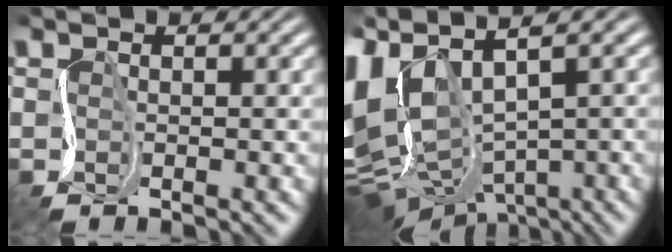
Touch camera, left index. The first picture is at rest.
{"total": 13.2, "force": [0.9, 7.8, 10.6], "torque": [-0.258, -0.015, 0.054]}